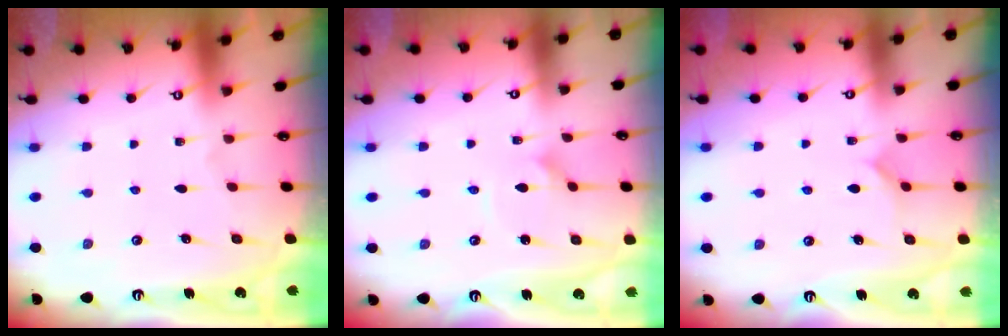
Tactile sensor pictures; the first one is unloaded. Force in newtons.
{"total": 2.0, "press": 2.0, "slide": 0.0}
{"total": 3.9, "press": 3.9, "slide": 0.4}